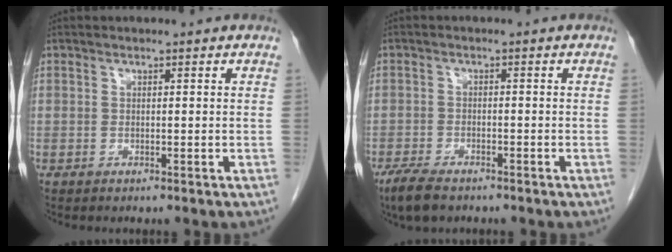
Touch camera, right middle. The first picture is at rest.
{"total": 5.6, "force": [-4.3, 1.7, 3.1], "torque": [-0.061, -0.011, -0.071]}